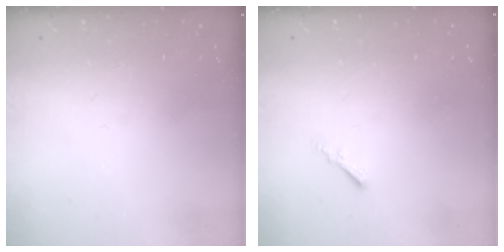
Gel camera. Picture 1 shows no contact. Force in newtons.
{"total": 0.0}